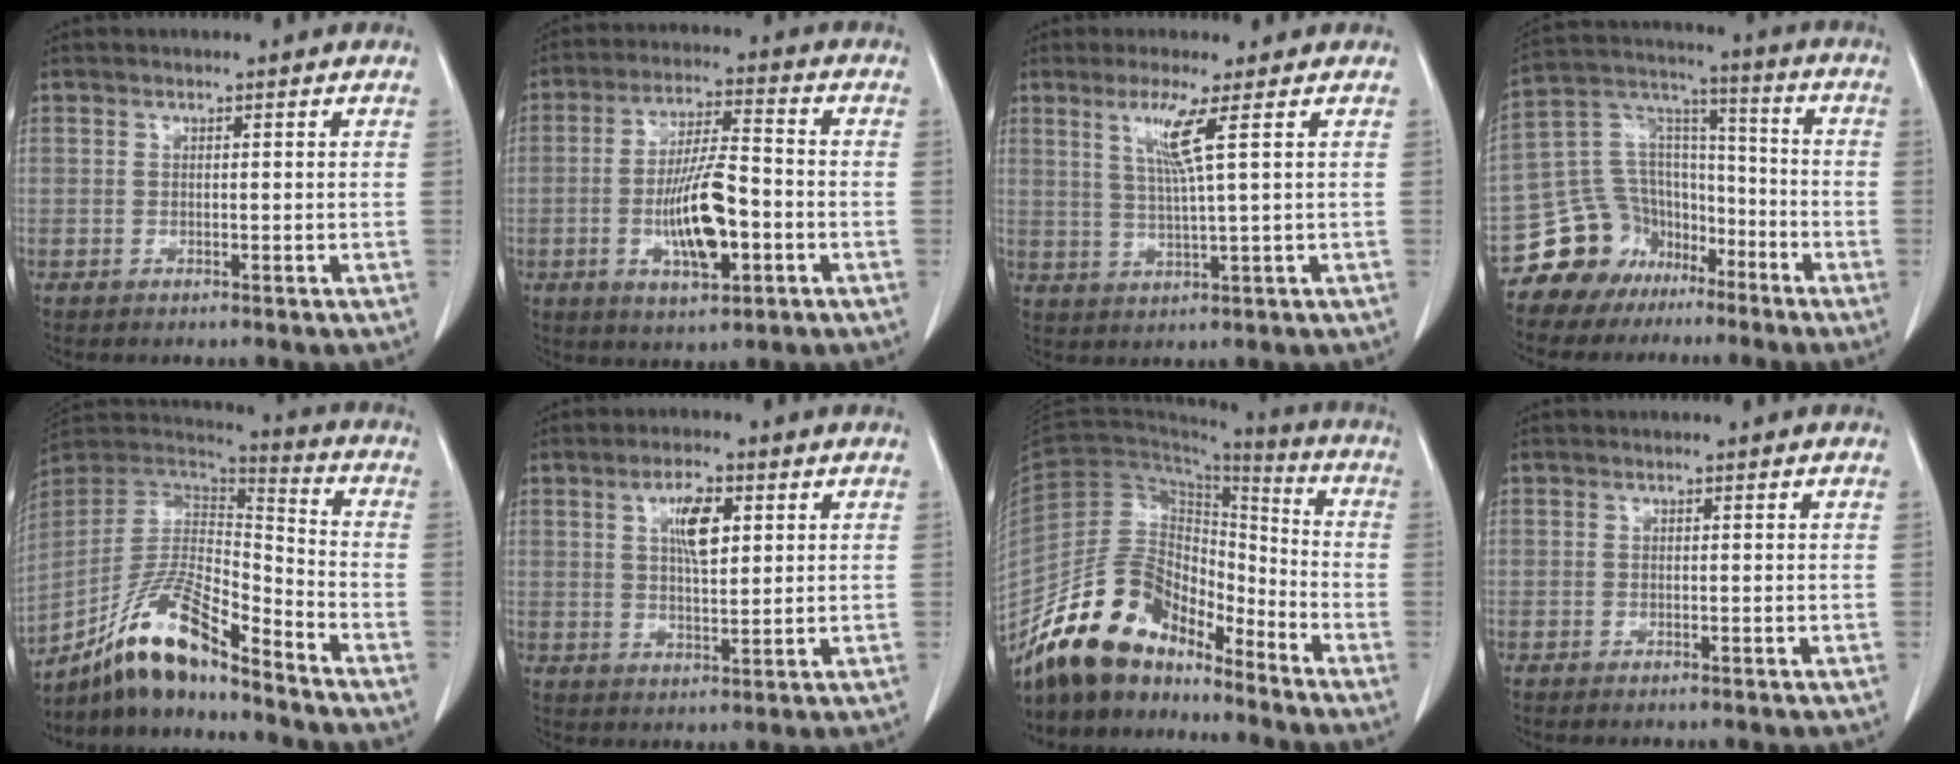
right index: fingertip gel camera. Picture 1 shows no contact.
{"total": 11.2, "force": [-3.1, 2.9, 10.4], "torque": [-0.196, 0.000, -0.050]}
{"total": 5.3, "force": [2.2, -1.2, 4.7], "torque": [-0.095, -0.007, 0.047]}
{"total": 13.1, "force": [-8.6, 9.5, 2.4], "torque": [-0.052, 0.086, -0.146]}
{"total": 14.8, "force": [-11.4, 2.6, 9.1], "torque": [-0.174, 0.013, -0.208]}
{"total": 5.9, "force": [2.1, 1.9, 5.2], "torque": [-0.094, 0.002, 0.039]}
{"total": 15.9, "force": [-13.4, 6.4, 5.8], "torque": [-0.106, 0.044, -0.246]}
{"total": 0.6, "force": [-0.5, 0.0, 0.2], "torque": [-0.007, -0.002, -0.008]}